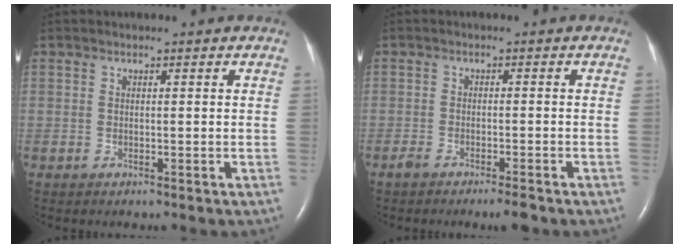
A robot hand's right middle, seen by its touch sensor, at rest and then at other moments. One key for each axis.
{"total": 3.5, "fx": -2.7, "fy": 0.4, "fz": 2.1, "tx": -0.040, "ty": -0.005, "tz": -0.046}